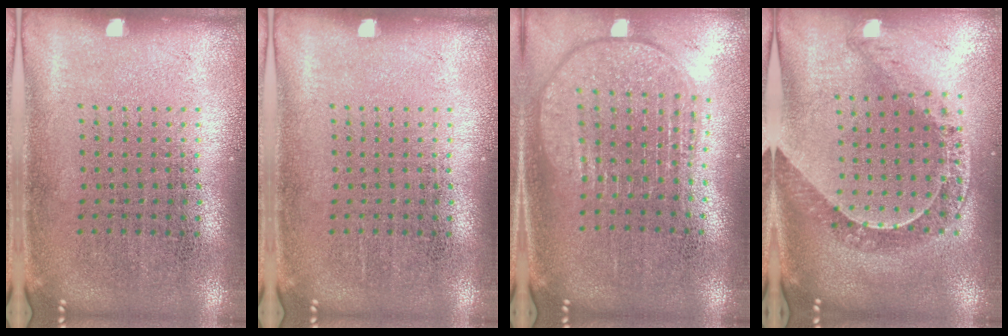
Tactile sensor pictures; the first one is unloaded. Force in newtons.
{"total": 0.0}
{"total": 1.9, "press": 1.5, "slide": 1.1}
{"total": 1.1, "press": 1.1, "slide": 0.1}